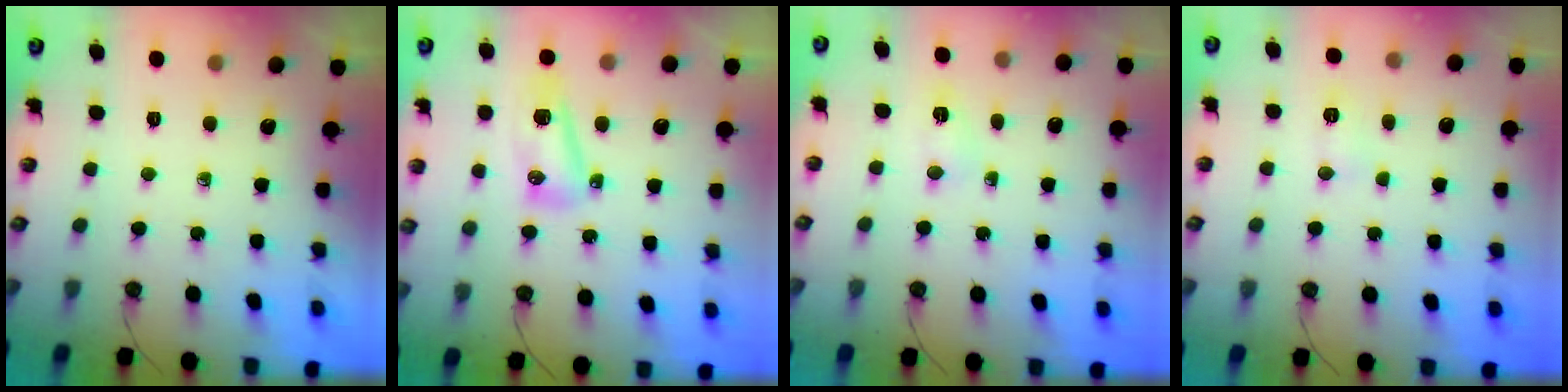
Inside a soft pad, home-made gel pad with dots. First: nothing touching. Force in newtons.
{"total": 8.3, "press": 8.3, "slide": 0.9}
{"total": 3.3, "press": 3.3, "slide": 0.6}
{"total": 6.7, "press": 6.2, "slide": 2.5}